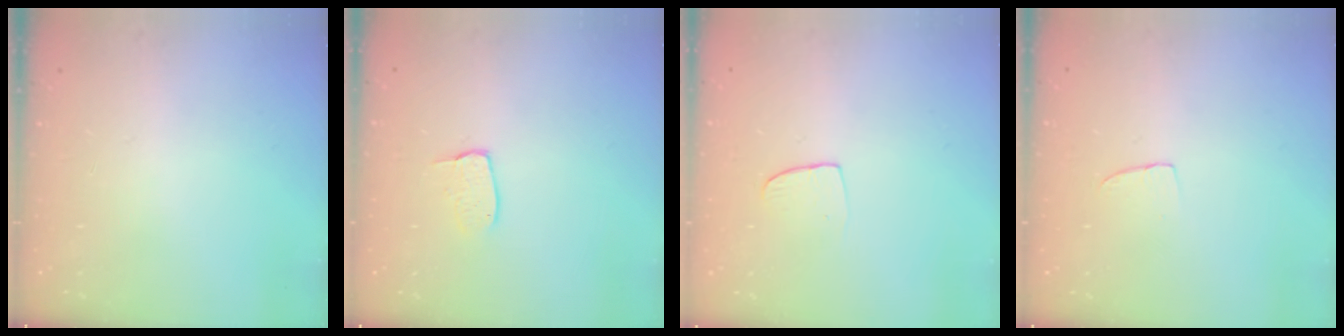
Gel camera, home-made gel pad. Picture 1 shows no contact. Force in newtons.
{"total": 5.2, "press": 5.2, "slide": 0.3}
{"total": 5.8, "press": 5.7, "slide": 0.4}
{"total": 3.7, "press": 3.7, "slide": 0.2}